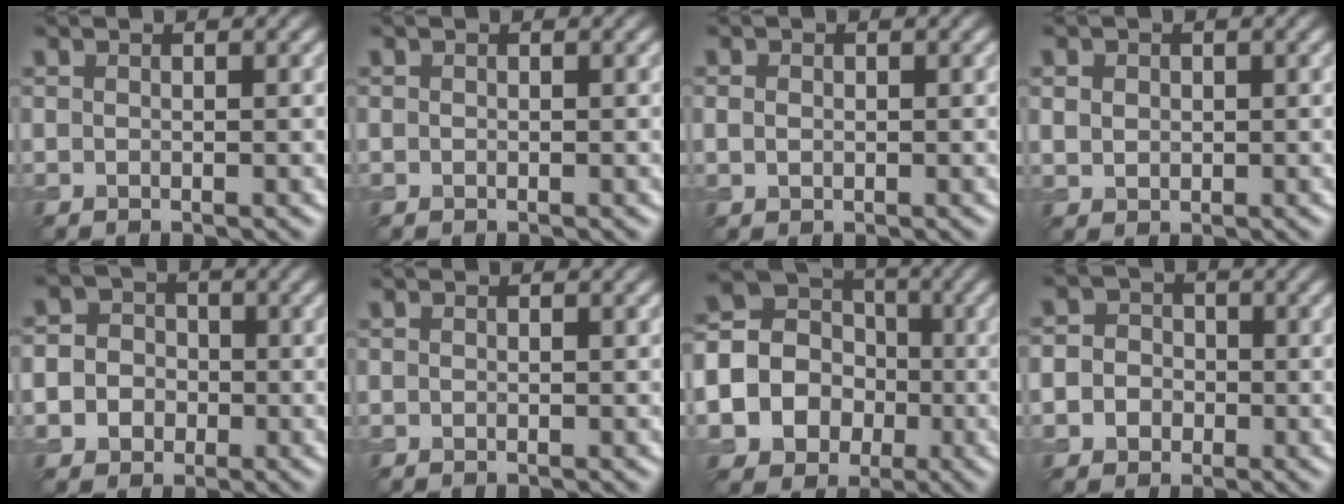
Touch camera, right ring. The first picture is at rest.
{"total": 0.0}
{"total": 1.1, "force": [0.1, 0.9, 0.6], "torque": [-0.013, 0.000, 0.001]}
{"total": 1.9, "force": [0.7, 1.6, 0.9], "torque": [-0.022, 0.007, 0.014]}
{"total": 6.0, "force": [-1.4, 5.6, 1.9], "torque": [-0.013, 0.004, -0.055]}
{"total": 0.0}
{"total": 15.3, "force": [-4.1, 14.1, 4.3], "torque": [-0.133, -0.022, -0.091]}
{"total": 4.7, "force": [-0.9, 4.3, 1.6], "torque": [0.003, 0.014, -0.044]}